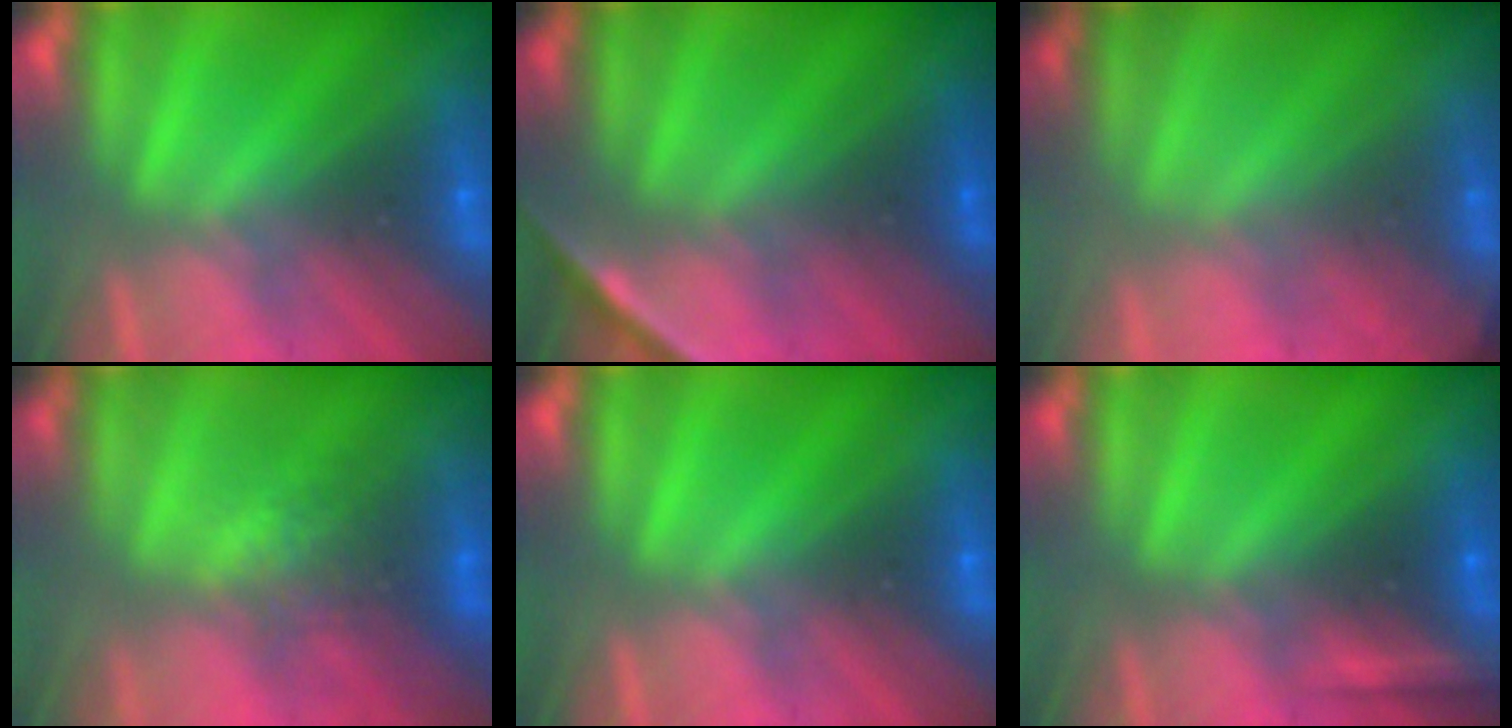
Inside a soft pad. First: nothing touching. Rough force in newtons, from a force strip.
{"total": 1.9}
{"total": 1.9}
{"total": 2.6}
{"total": 0.0}
{"total": 2.2}